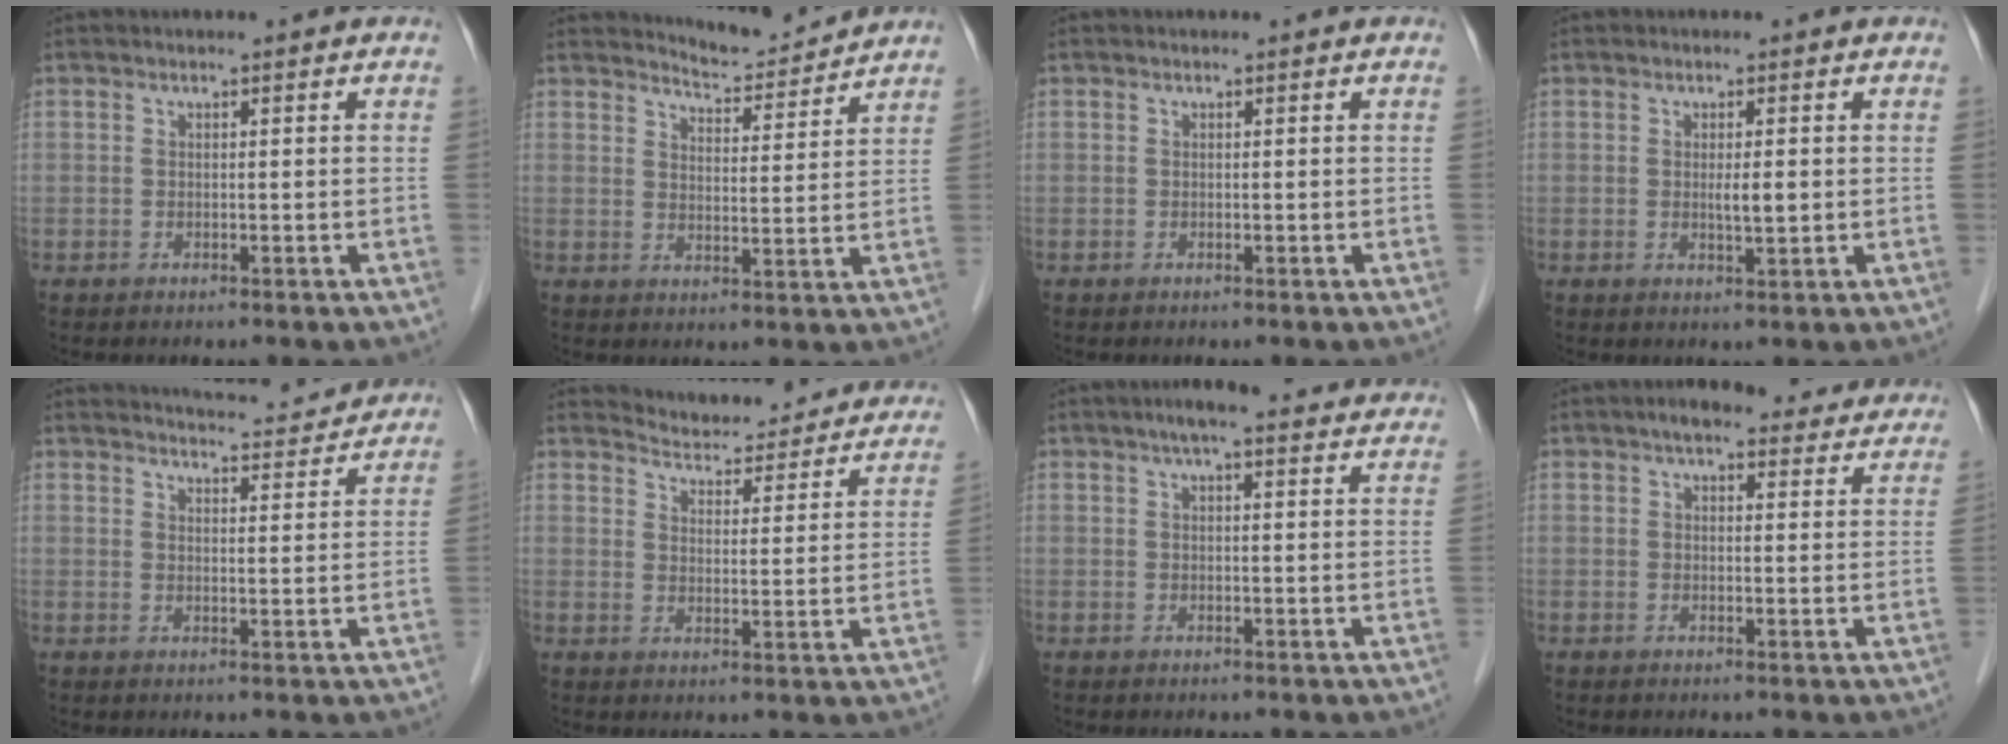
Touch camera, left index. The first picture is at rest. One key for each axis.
{"total": 6.0, "fx": 6.0, "fy": -0.2, "fz": -0.4, "tx": -0.007, "ty": -0.011, "tz": 0.089}
{"total": 0.0}
{"total": 2.2, "fx": 0.1, "fy": 0.3, "fz": 2.1, "tx": -0.039, "ty": -0.003, "tz": 0.003}
{"total": 9.0, "fx": 8.8, "fy": 0.7, "fz": 1.4, "tx": -0.024, "ty": 0.006, "tz": 0.110}
{"total": 16.2, "fx": 15.7, "fy": 3.1, "fz": 2.5, "tx": -0.019, "ty": -0.024, "tz": 0.183}
{"total": 12.0, "fx": 10.3, "fy": 1.8, "fz": 5.8, "tx": -0.072, "ty": 0.030, "tz": 0.118}
{"total": 11.6, "fx": 10.2, "fy": 3.2, "fz": 4.6, "tx": -0.041, "ty": 0.025, "tz": 0.115}